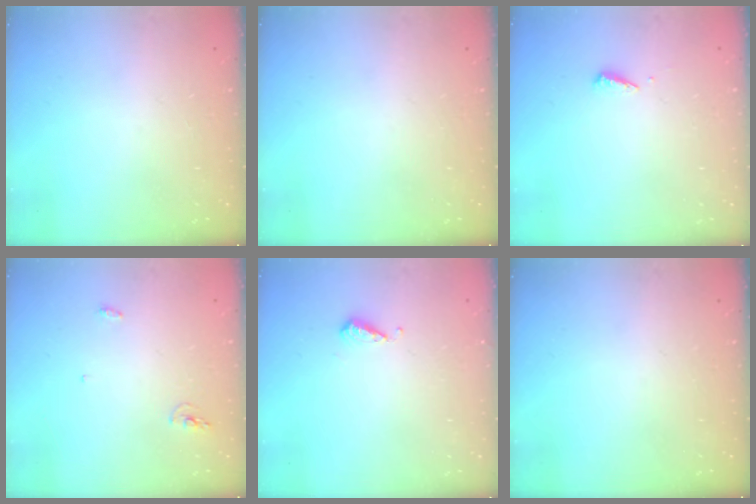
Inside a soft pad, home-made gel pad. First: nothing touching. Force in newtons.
{"total": 0.0}
{"total": 2.5, "press": 2.5, "slide": 0.1}
{"total": 7.6, "press": 4.3, "slide": 6.2}
{"total": 4.6, "press": 4.5, "slide": 0.9}
{"total": 0.0}